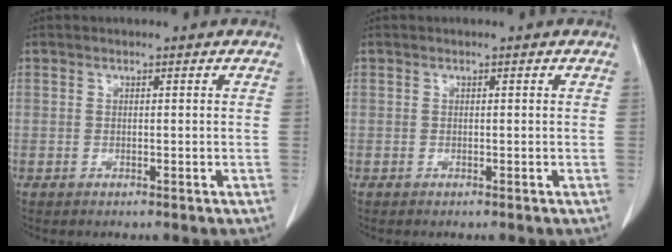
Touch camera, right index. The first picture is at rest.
{"total": 0.0}